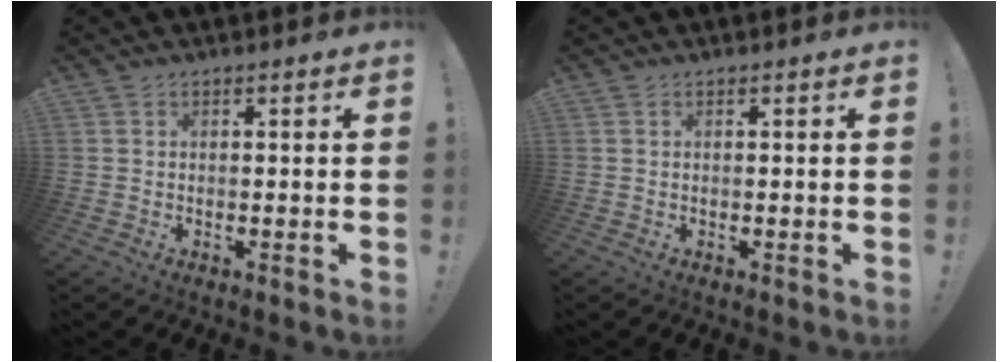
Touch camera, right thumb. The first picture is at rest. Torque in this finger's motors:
{"motor_torque": [0.00, 0.18, 0.16, -0.02, -0.03]}